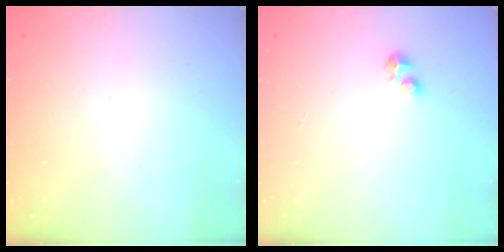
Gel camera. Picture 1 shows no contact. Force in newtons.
{"total": 2.9, "press": 2.8, "slide": 0.5}